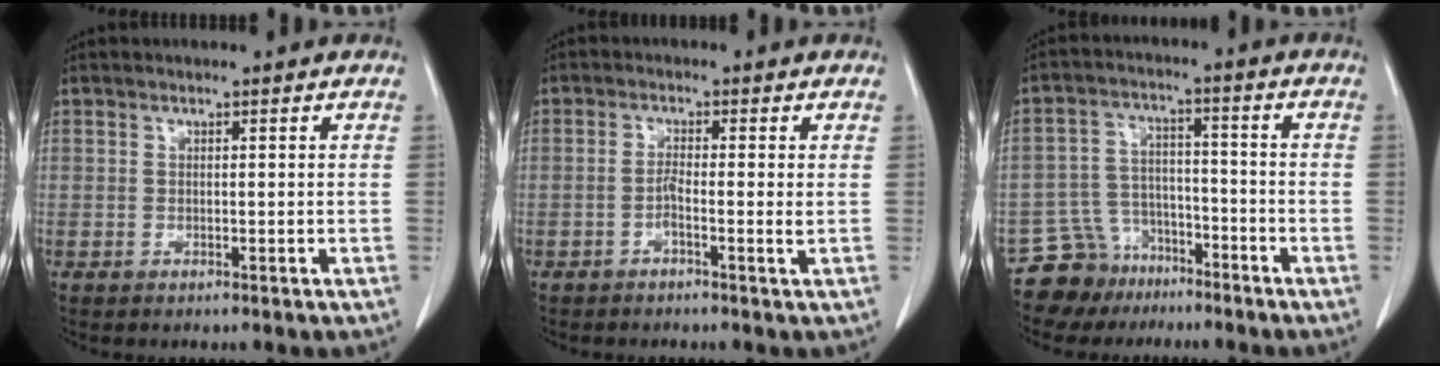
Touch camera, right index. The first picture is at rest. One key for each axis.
{"total": 2.3, "fx": -0.7, "fy": -0.1, "fz": 2.2, "tx": -0.040, "ty": 0.002, "tz": -0.016}
{"total": 7.9, "fx": -5.9, "fy": 5.2, "fz": -0.3, "tx": 0.004, "ty": 0.034, "tz": -0.101}